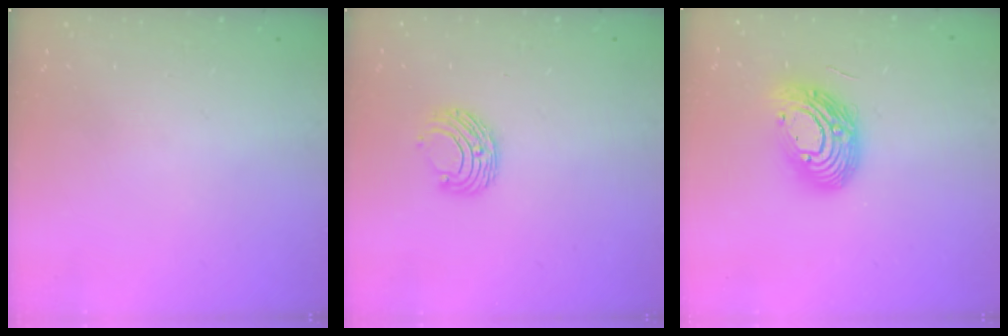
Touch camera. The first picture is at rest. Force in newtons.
{"total": 7.2, "press": 7.2, "slide": 0.8}
{"total": 14.7, "press": 14.6, "slide": 1.0}